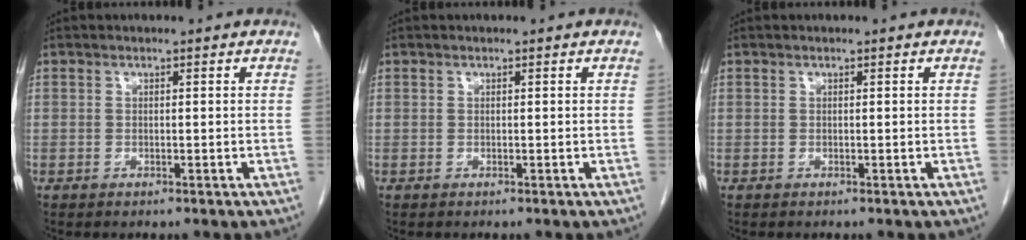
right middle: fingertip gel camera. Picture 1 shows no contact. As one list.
[{"total": 0.0}, {"total": 0.0}]